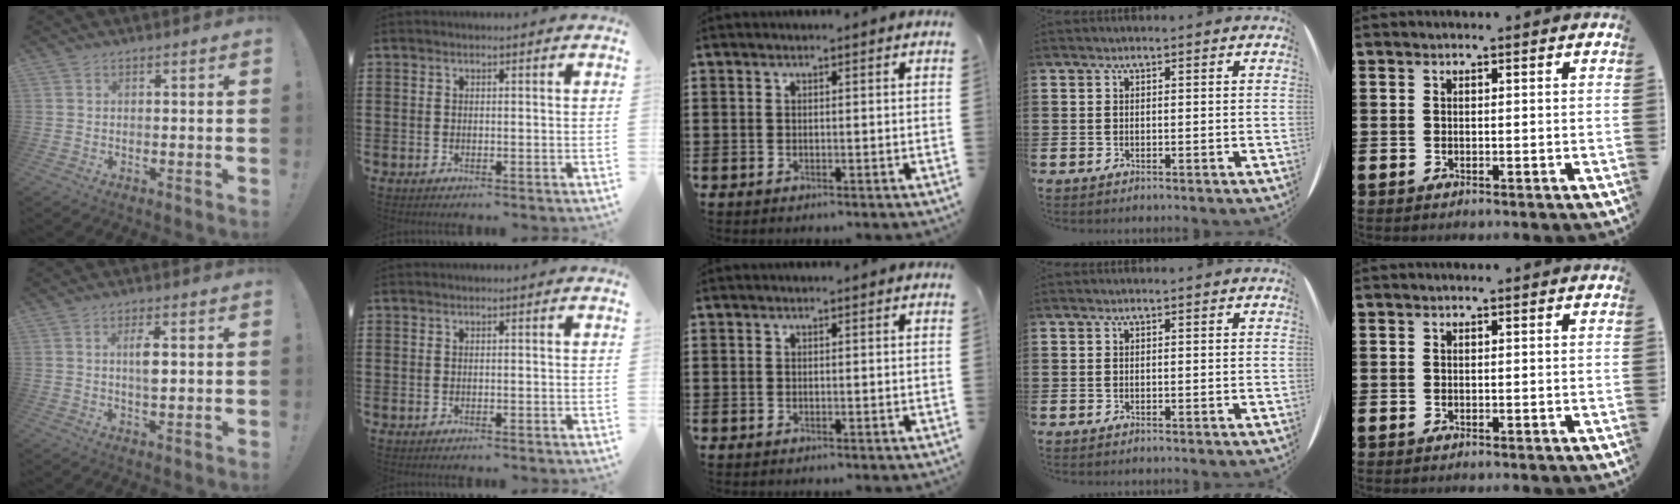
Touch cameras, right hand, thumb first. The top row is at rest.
{"thumb": {"total": 5.0, "force": [0.7, 1.6, 4.6], "torque": [-0.069, -0.006, 0.006]}}